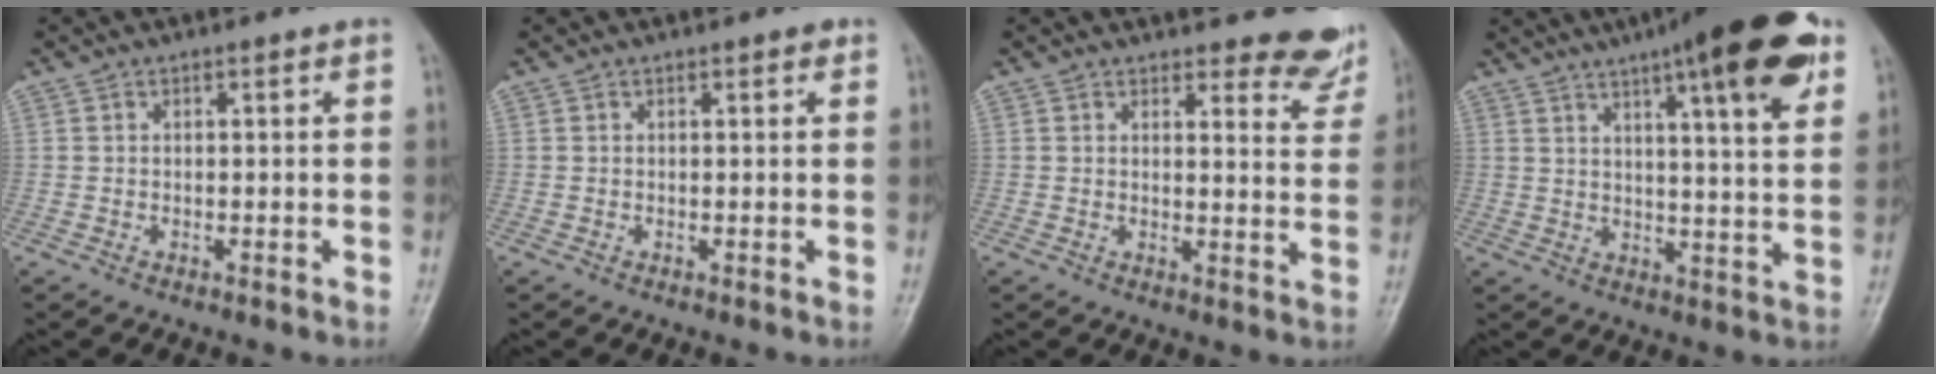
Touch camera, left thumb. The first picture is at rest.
{"total": 0.7, "force": [0.4, 0.3, 0.5], "torque": [-0.004, -0.001, 0.002]}
{"total": 7.6, "force": [7.0, 2.3, 1.6], "torque": [0.019, -0.055, 0.065]}
{"total": 18.4, "force": [10.3, 3.7, 14.9], "torque": [-0.193, -0.025, 0.139]}